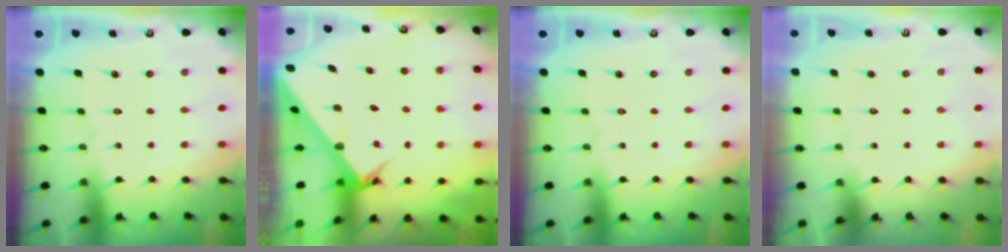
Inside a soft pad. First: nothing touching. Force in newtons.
{"total": 3.5, "press": 3.5, "slide": 0.4}
{"total": 0.0}
{"total": 1.5, "press": 1.5, "slide": 0.0}